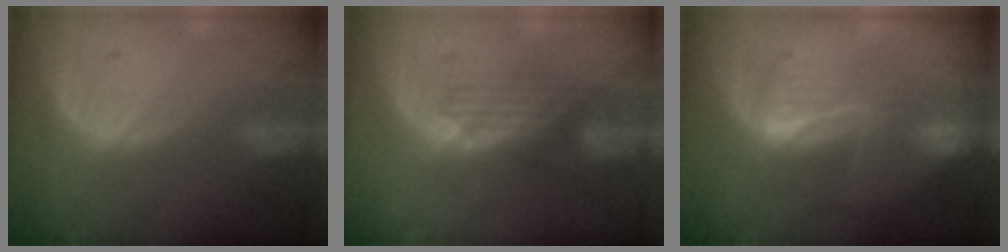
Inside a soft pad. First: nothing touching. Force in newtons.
{"total": 3.9, "press": 3.7, "slide": 1.0}
{"total": 6.5, "press": 6.4, "slide": 1.3}